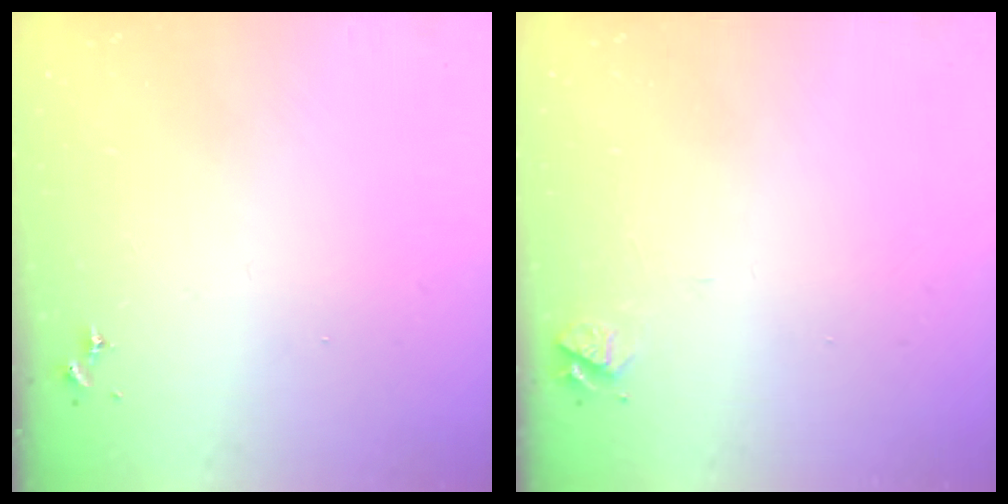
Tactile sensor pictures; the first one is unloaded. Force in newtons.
{"total": 4.9, "press": 4.9, "slide": 0.5}